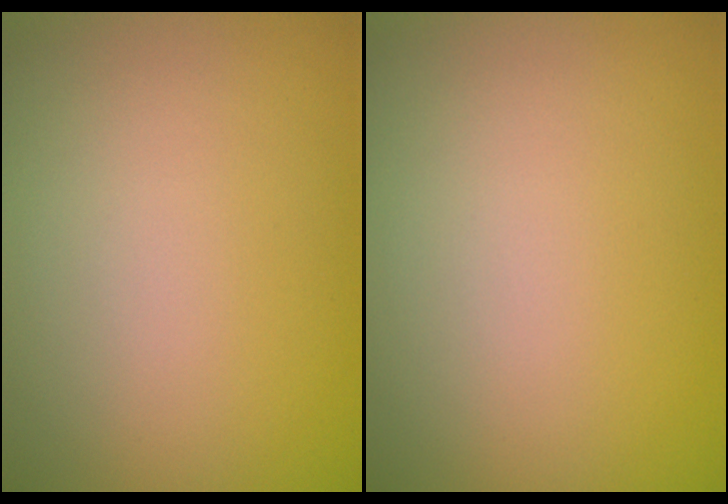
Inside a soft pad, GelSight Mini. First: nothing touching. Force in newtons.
{"total": 0.0}